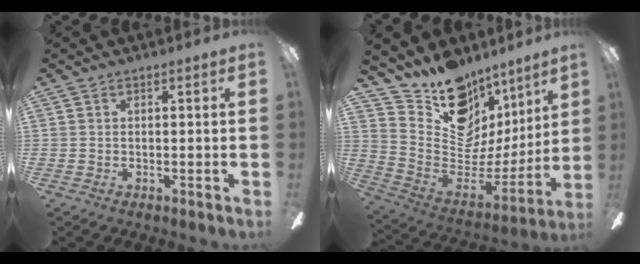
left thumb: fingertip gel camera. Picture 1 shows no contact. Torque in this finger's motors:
{"motor_torque": [0.18, 0.10, -0.70, -0.31, -0.01]}